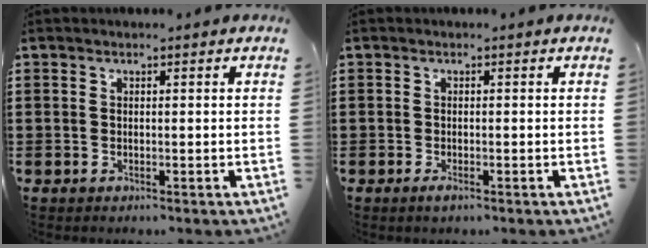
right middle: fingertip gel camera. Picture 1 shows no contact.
{"total": 0.9, "force": [-0.5, 0.1, 0.8], "torque": [-0.017, -0.005, -0.009]}